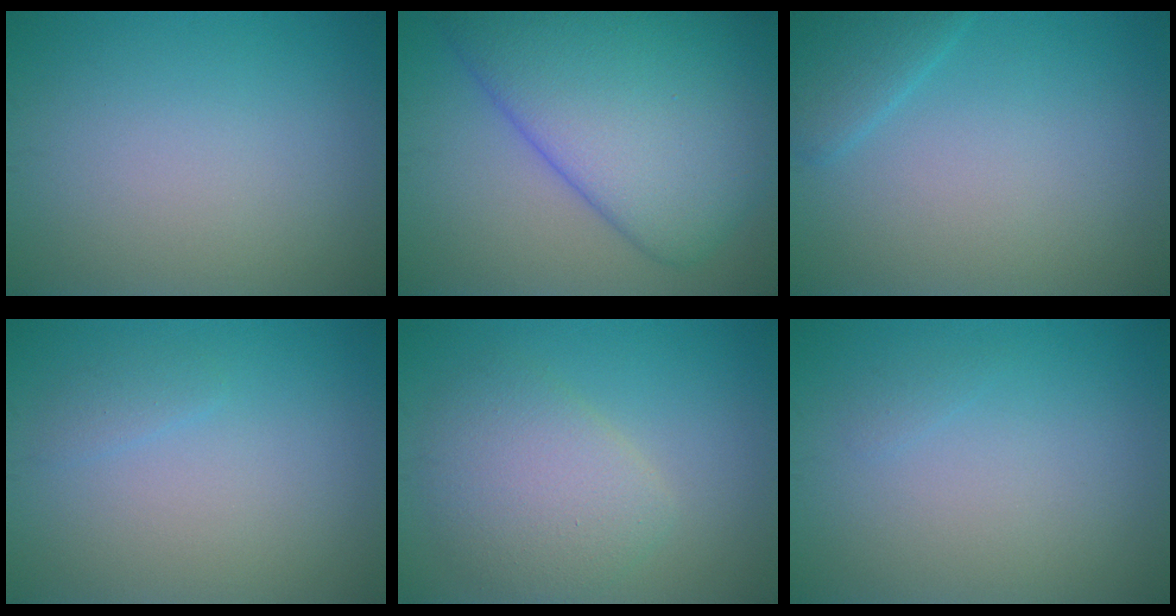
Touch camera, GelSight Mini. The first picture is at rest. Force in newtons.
{"total": 12.0, "press": 12.0, "slide": 0.5}
{"total": 2.2, "press": 2.2, "slide": 0.1}
{"total": 0.9, "press": 0.9, "slide": 0.1}
{"total": 4.4, "press": 4.4, "slide": 0.1}
{"total": 0.5, "press": 0.5, "slide": 0.1}